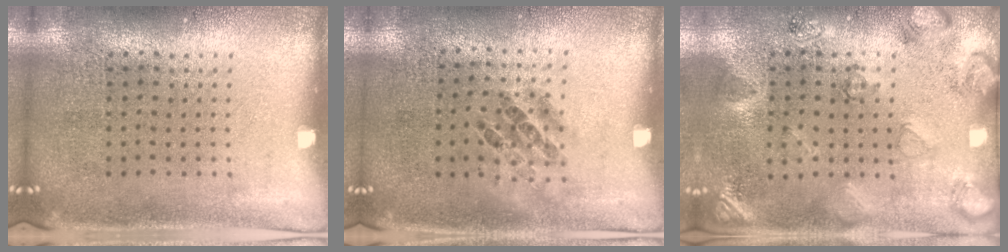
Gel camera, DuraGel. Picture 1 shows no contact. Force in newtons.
{"total": 1.0, "press": 0.7, "slide": 0.7}
{"total": 2.6, "press": 1.7, "slide": 1.9}